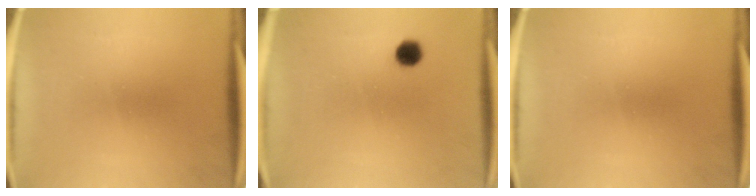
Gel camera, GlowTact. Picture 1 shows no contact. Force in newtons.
{"total": 3.1}
{"total": 0.0}